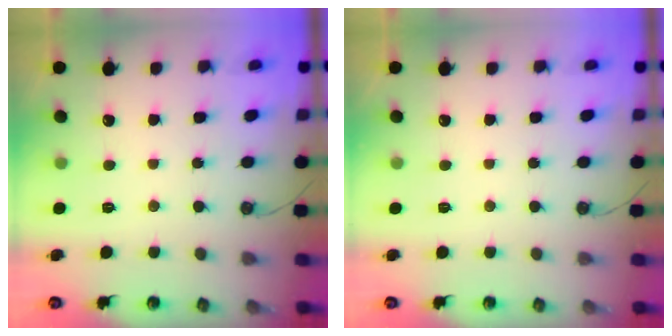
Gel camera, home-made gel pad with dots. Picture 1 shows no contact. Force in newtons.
{"total": 0.0}